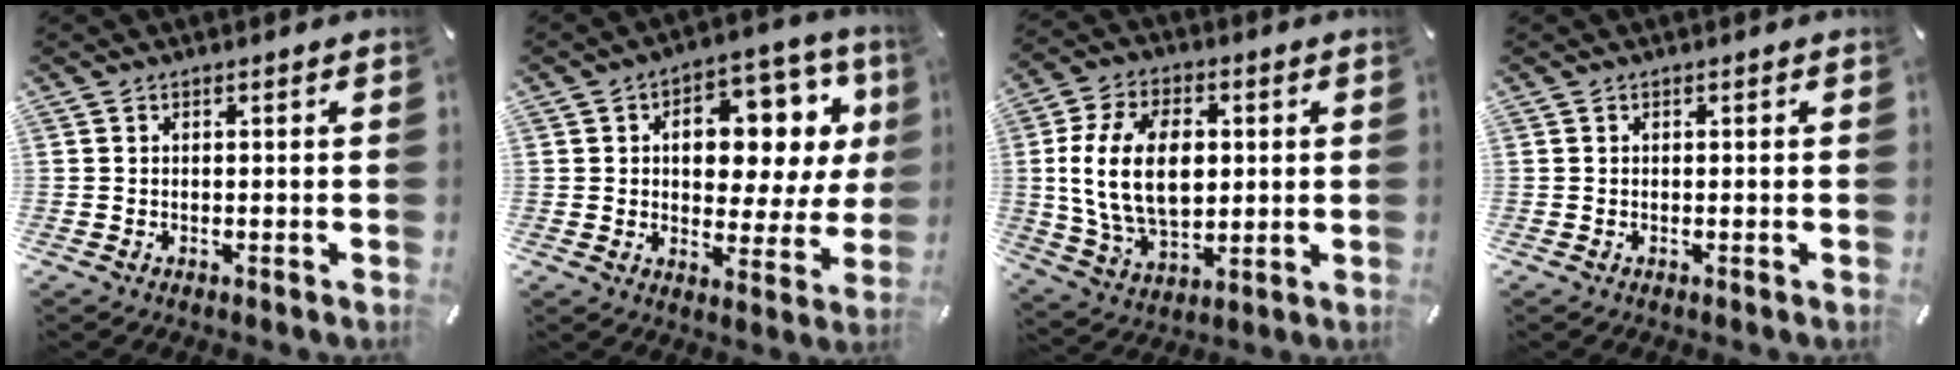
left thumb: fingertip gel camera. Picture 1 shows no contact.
{"total": 14.4, "force": [4.4, 8.9, 10.4], "torque": [-0.134, -0.029, 0.071]}
{"total": 17.0, "force": [1.6, 11.5, 12.4], "torque": [-0.267, 0.006, 0.028]}
{"total": 0.0}